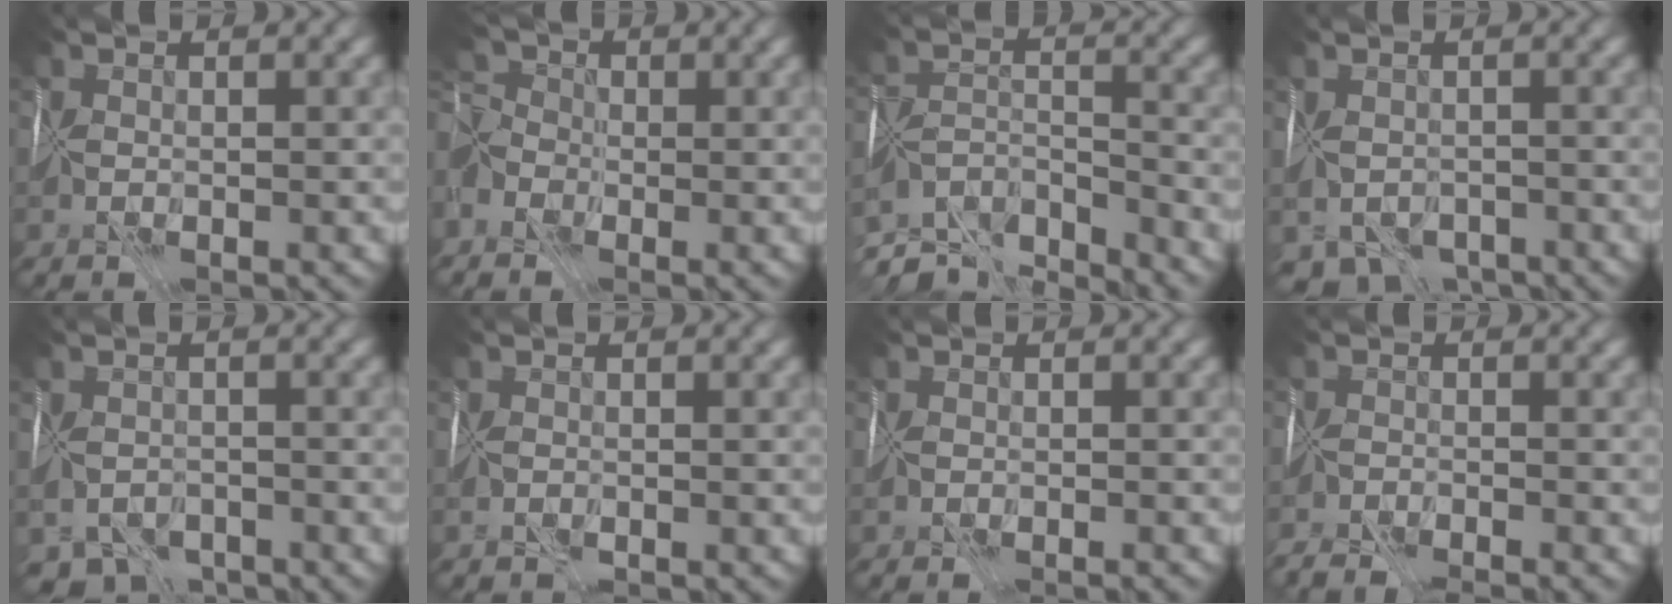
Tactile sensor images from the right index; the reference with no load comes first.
{"total": 5.7, "force": [-2.9, 3.7, 3.3], "torque": [-0.075, -0.010, -0.044]}
{"total": 7.4, "force": [-6.8, 1.8, 2.3], "torque": [-0.037, -0.002, -0.114]}
{"total": 5.9, "force": [-4.3, 3.3, 2.4], "torque": [-0.039, -0.021, -0.057]}
{"total": 5.1, "force": [-4.2, 2.6, 1.3], "torque": [-0.014, -0.018, -0.061]}
{"total": 0.6, "force": [-0.5, 0.2, 0.1], "torque": [-0.002, -0.001, -0.013]}
{"total": 1.7, "force": [-1.6, 0.1, 0.6], "torque": [-0.005, 0.000, -0.015]}
{"total": 6.3, "force": [-5.8, 1.4, 1.9], "torque": [-0.025, -0.014, -0.083]}